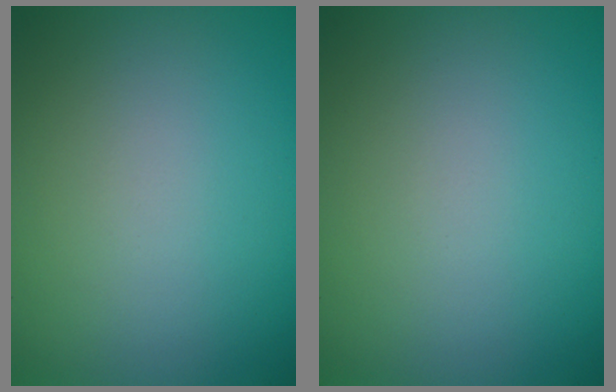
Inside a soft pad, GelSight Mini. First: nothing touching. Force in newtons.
{"total": 0.0}